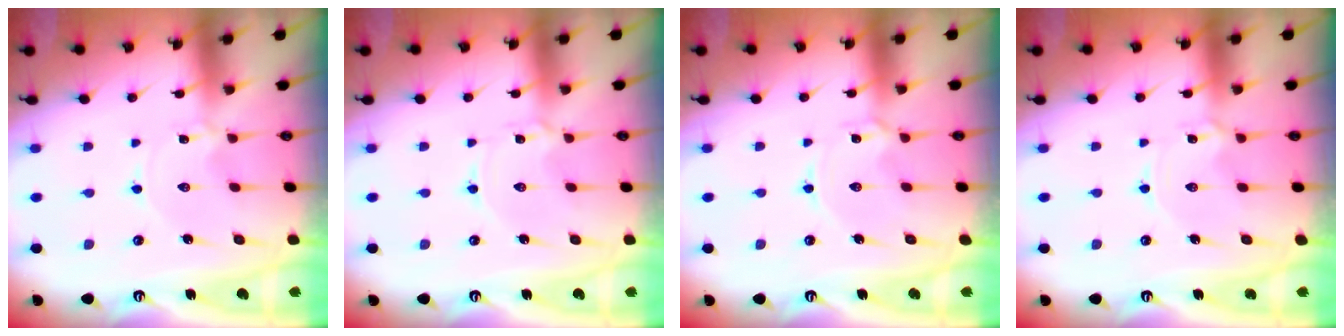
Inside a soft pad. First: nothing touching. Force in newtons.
{"total": 1.3, "press": 1.3, "slide": 0.1}
{"total": 1.9, "press": 1.9, "slide": 0.4}
{"total": 1.7, "press": 1.7, "slide": 0.1}